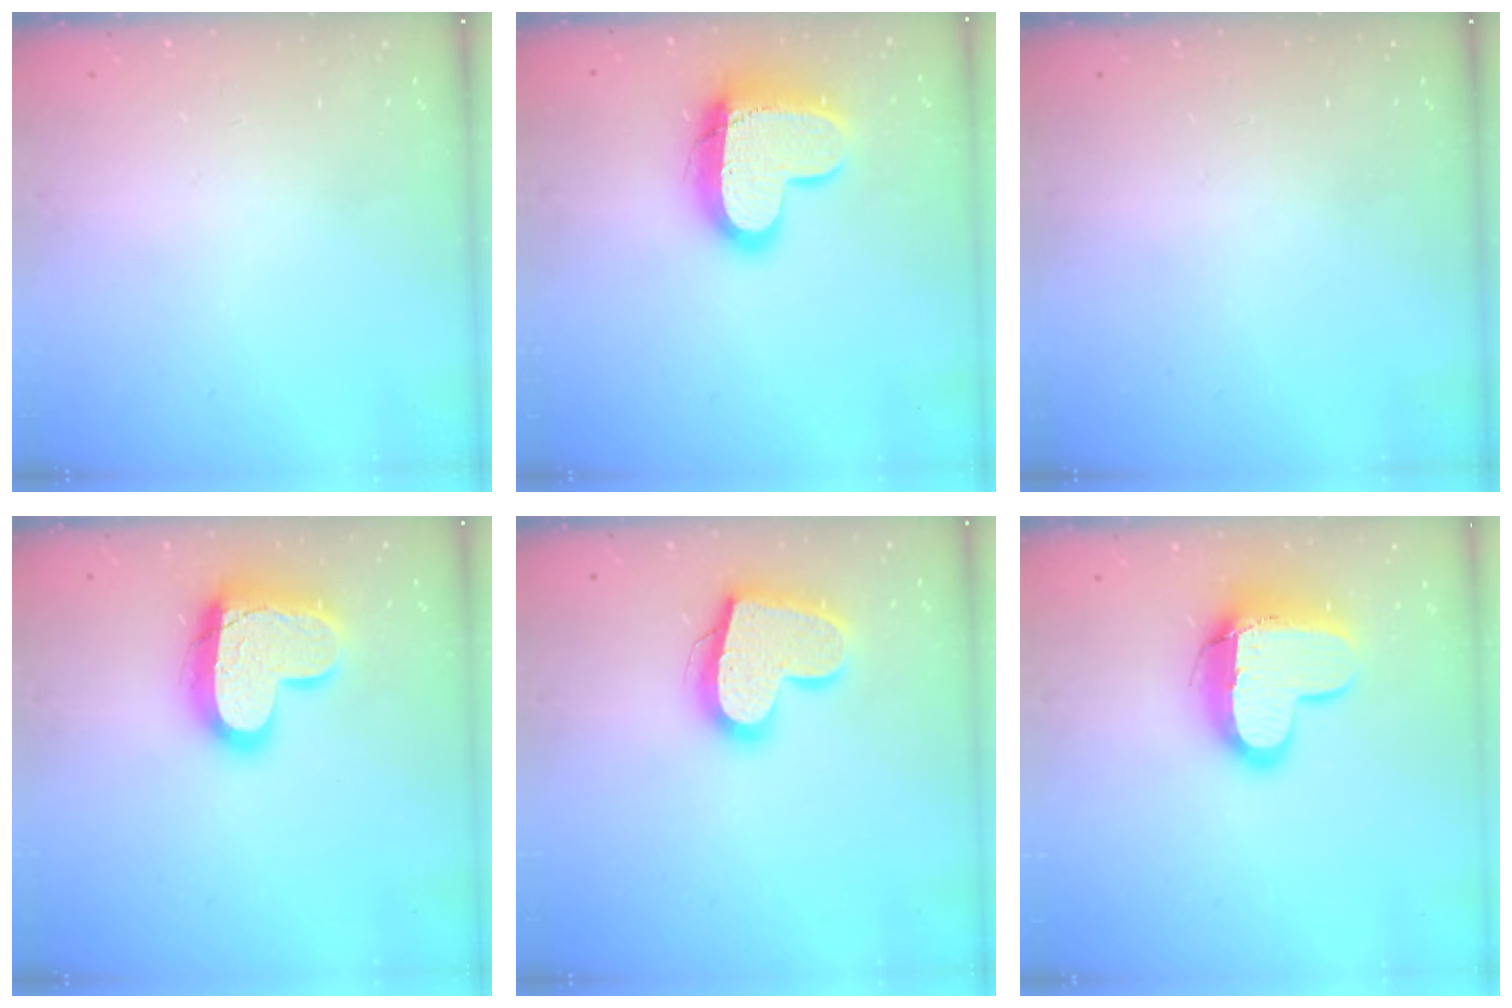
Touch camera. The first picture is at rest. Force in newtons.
{"total": 16.2, "press": 16.2, "slide": 1.4}
{"total": 0.0}
{"total": 17.9, "press": 17.8, "slide": 1.6}
{"total": 18.7, "press": 18.6, "slide": 1.4}
{"total": 14.2, "press": 14.2, "slide": 1.1}